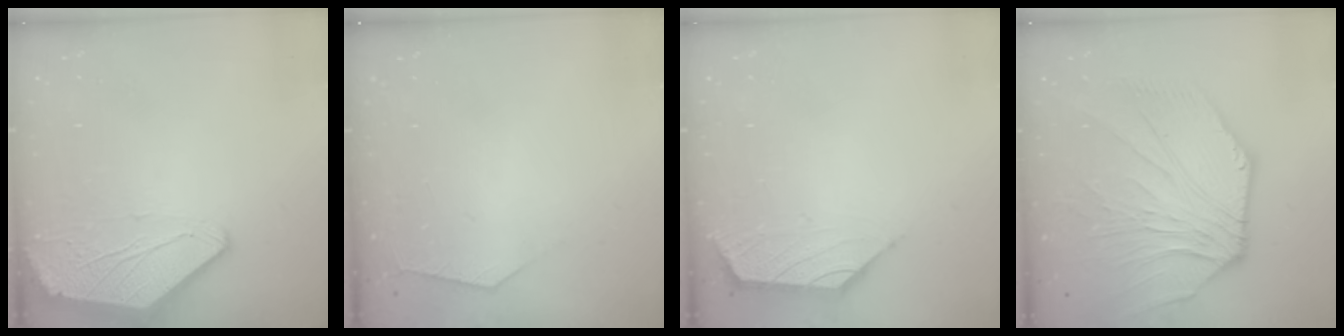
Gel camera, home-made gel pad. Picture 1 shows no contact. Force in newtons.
{"total": 2.9, "press": 2.9, "slide": 0.5}
{"total": 1.5, "press": 1.4, "slide": 0.6}
{"total": 9.3, "press": 9.2, "slide": 1.7}